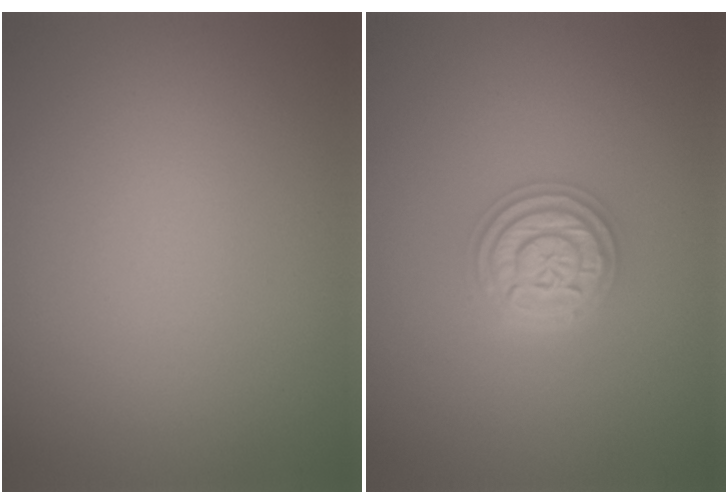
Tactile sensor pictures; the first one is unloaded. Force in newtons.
{"total": 3.7, "press": 3.7, "slide": 0.5}